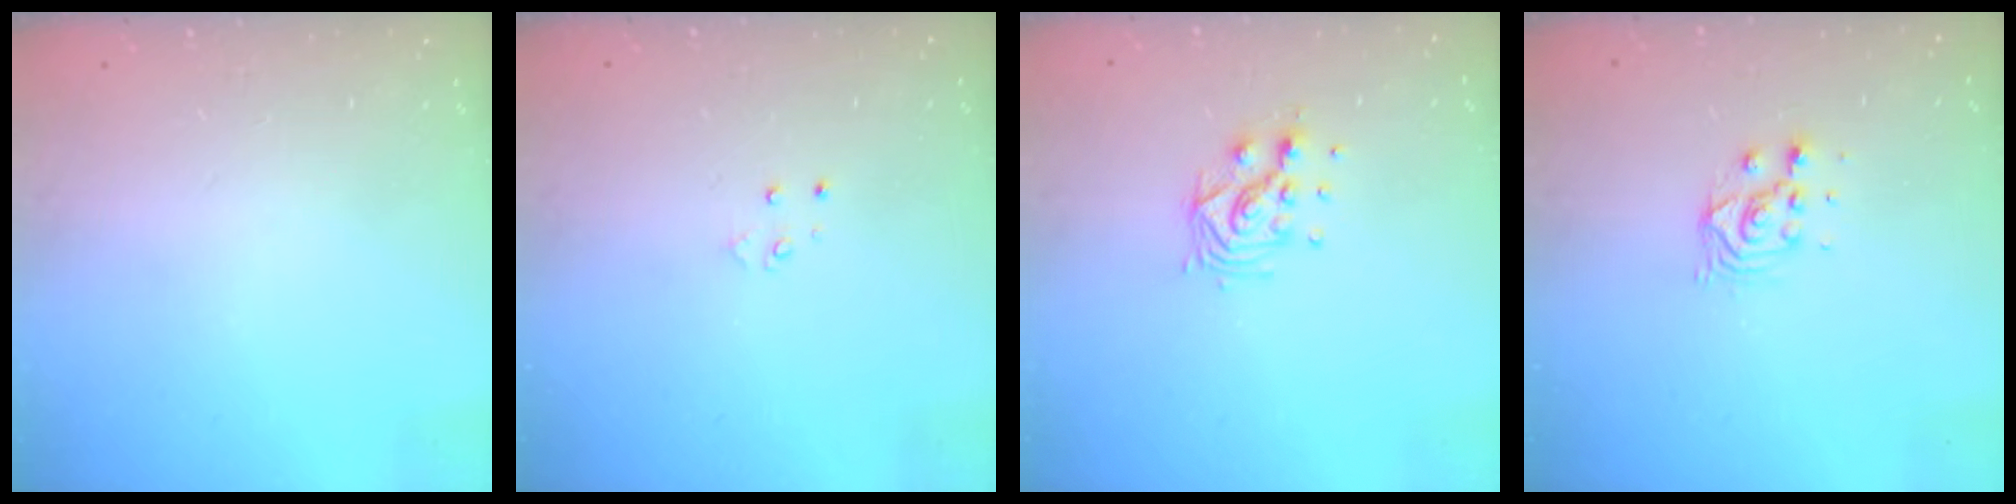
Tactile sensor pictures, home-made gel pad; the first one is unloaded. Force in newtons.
{"total": 3.3, "press": 3.2, "slide": 0.4}
{"total": 8.4, "press": 8.4, "slide": 0.3}
{"total": 5.5, "press": 5.5, "slide": 0.3}